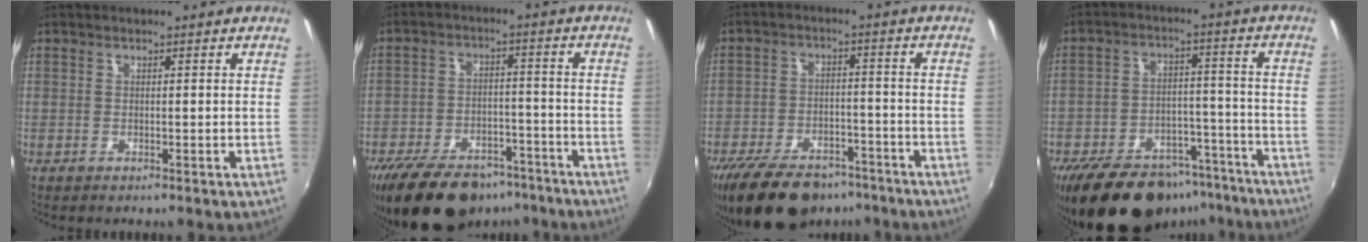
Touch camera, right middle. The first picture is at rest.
{"total": 20.2, "force": [-15.5, 9.5, 8.9], "torque": [-0.197, -0.003, -0.223]}
{"total": 18.7, "force": [-14.1, 8.9, 8.4], "torque": [-0.191, -0.011, -0.212]}
{"total": 22.7, "force": [-17.4, 10.7, 9.9], "torque": [-0.204, 0.019, -0.238]}